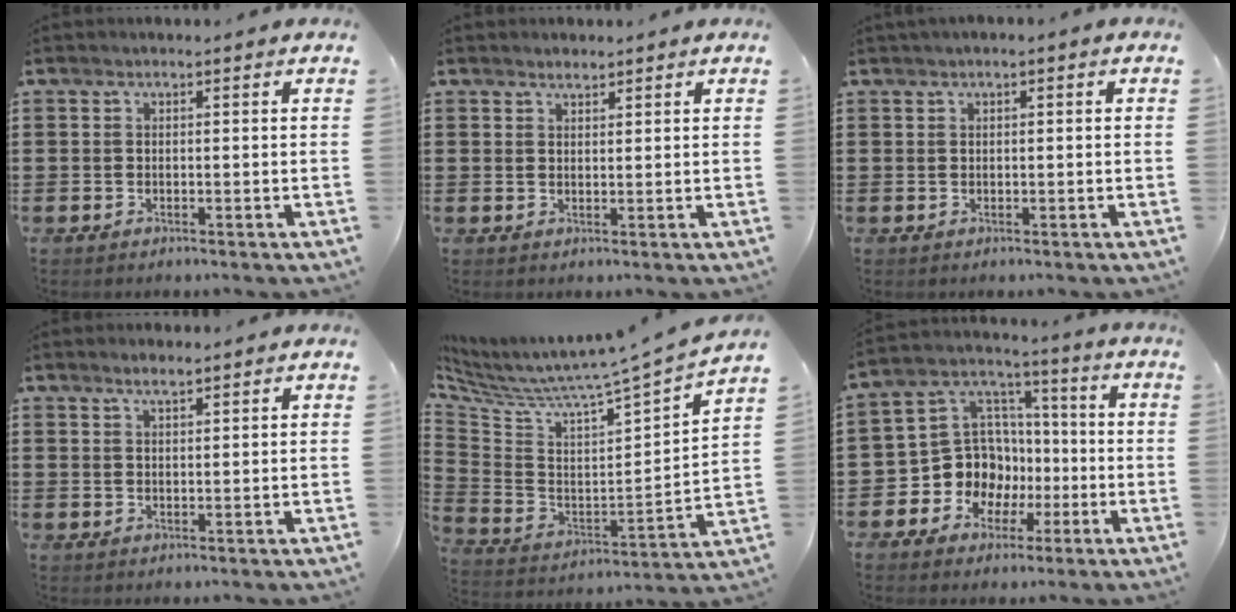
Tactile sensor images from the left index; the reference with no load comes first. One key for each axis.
{"total": 1.4, "fx": 1.2, "fy": 0.4, "fz": 0.5, "tx": -0.010, "ty": 0.002, "tz": 0.023}
{"total": 0.7, "fx": 0.1, "fy": 0.1, "fz": 0.7, "tx": -0.010, "ty": 0.000, "tz": 0.002}
{"total": 1.8, "fx": 1.5, "fy": 0.2, "fz": 1.0, "tx": -0.020, "ty": 0.002, "tz": 0.026}
{"total": 4.3, "fx": 3.8, "fy": -0.9, "fz": 1.9, "tx": -0.063, "ty": -0.059, "tz": 0.051}
{"total": 10.9, "fx": -2.6, "fy": 10.1, "fz": 3.2, "tx": -0.113, "ty": 0.004, "tz": -0.041}